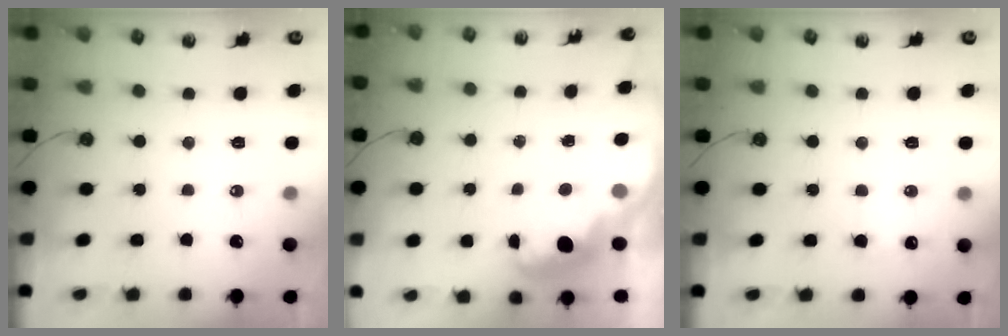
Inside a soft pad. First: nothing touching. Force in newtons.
{"total": 2.6, "press": 2.6, "slide": 0.5}
{"total": 7.3, "press": 7.2, "slide": 1.1}